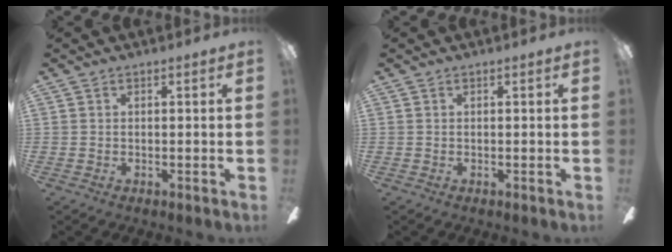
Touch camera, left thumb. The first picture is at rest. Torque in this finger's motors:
{"motor_torque": [0.00, 0.00, 0.04, -0.04, 0.00]}